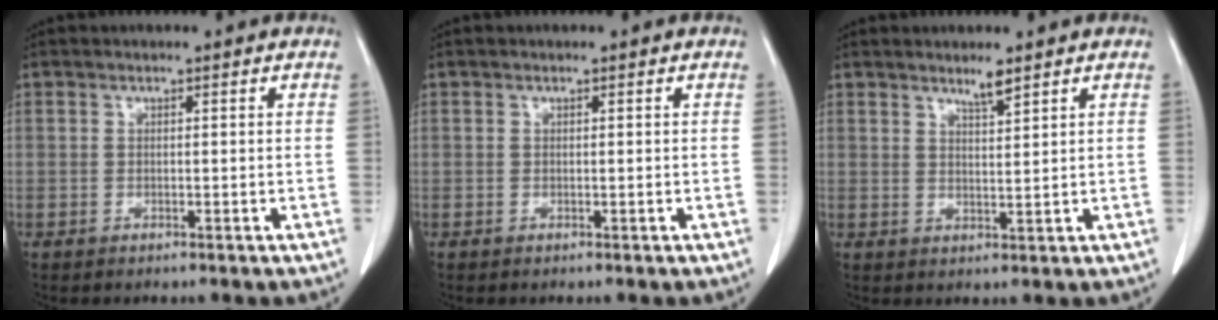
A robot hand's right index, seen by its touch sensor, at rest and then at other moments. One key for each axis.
{"total": 0.0}
{"total": 2.4, "fx": 2.0, "fy": 0.0, "fz": 1.4, "tx": -0.030, "ty": -0.004, "tz": 0.036}